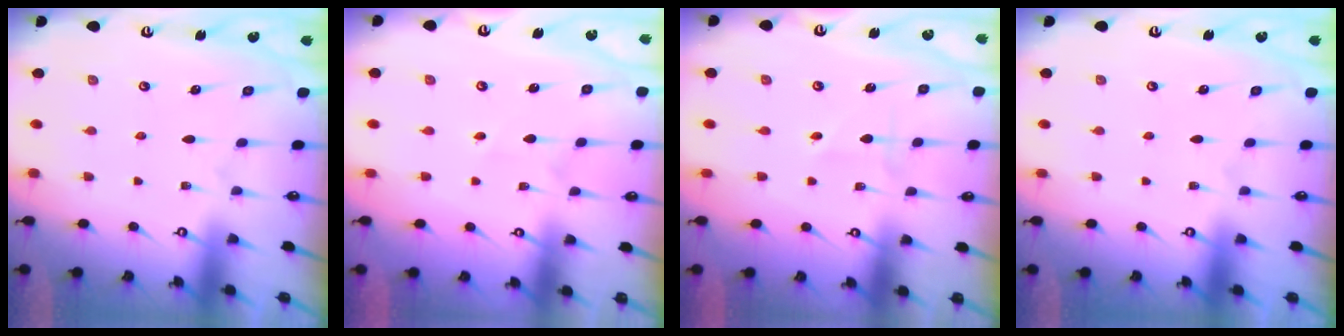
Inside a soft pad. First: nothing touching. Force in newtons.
{"total": 2.1, "press": 1.9, "slide": 0.9}
{"total": 2.2, "press": 2.2, "slide": 0.3}
{"total": 0.0}